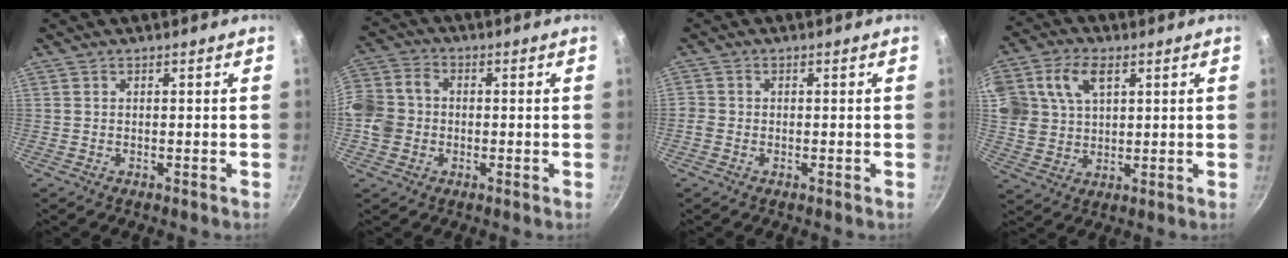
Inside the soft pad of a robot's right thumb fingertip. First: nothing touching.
{"total": 9.0, "force": [-1.4, 7.6, 4.6], "torque": [-0.070, 0.022, -0.044]}
{"total": 1.5, "force": [-0.6, 1.2, 0.6], "torque": [-0.012, 0.003, -0.016]}
{"total": 14.0, "force": [5.2, 9.9, 8.4], "torque": [-0.173, 0.011, 0.099]}